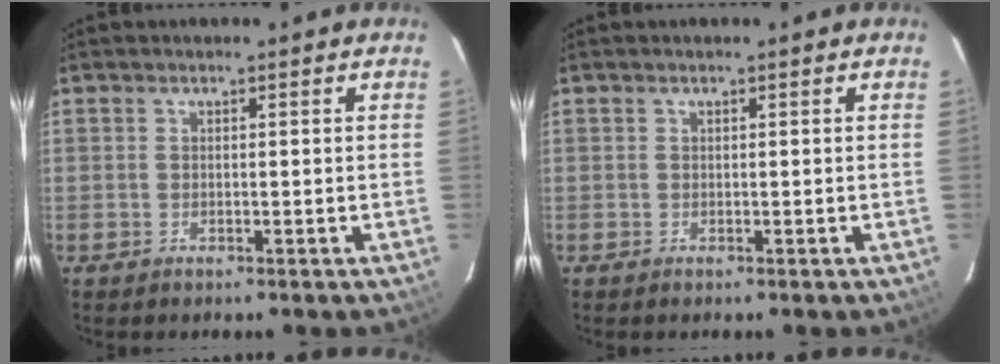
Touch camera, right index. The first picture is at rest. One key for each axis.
{"total": 0.0}